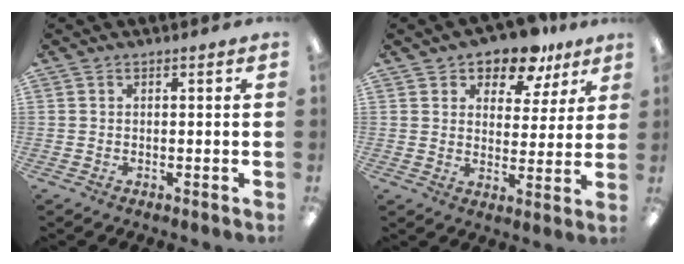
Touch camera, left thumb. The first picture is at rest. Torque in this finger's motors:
{"motor_torque": [0.18, 0.38, -0.08, 0.23, 0.06]}